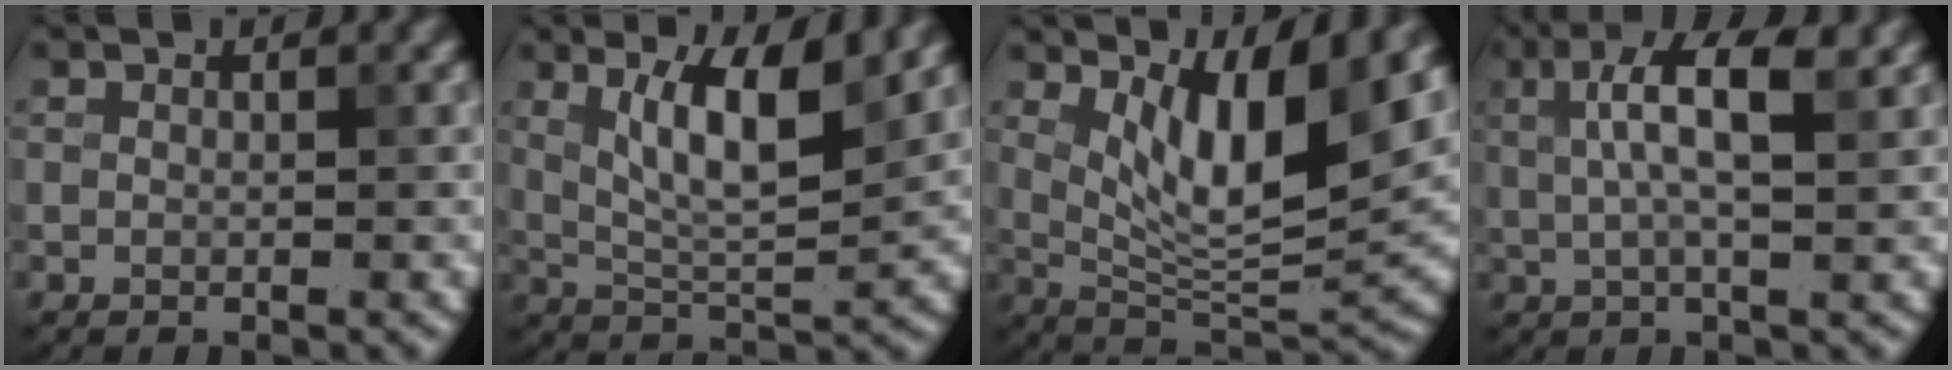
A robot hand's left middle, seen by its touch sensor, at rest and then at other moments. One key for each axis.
{"total": 6.8, "fx": 2.6, "fy": 1.8, "fz": 6.1, "tx": -0.106, "ty": -0.005, "tz": 0.048}
{"total": 8.4, "fx": 3.3, "fy": 2.3, "fz": 7.4, "tx": -0.120, "ty": -0.017, "tz": 0.064}
{"total": 5.6, "fx": 1.8, "fy": 1.4, "fz": 5.2, "tx": -0.091, "ty": 0.007, "tz": 0.029}